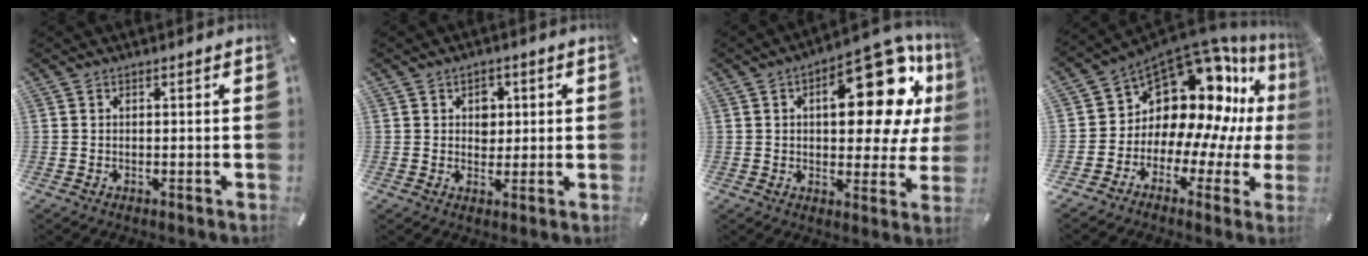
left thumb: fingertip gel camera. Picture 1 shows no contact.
{"total": 4.1, "force": [0.7, 3.7, 1.6], "torque": [-0.008, -0.004, 0.004]}
{"total": 21.3, "force": [7.3, 10.2, 17.2], "torque": [-0.215, -0.048, 0.112]}
{"total": 13.9, "force": [6.9, 9.5, 7.5], "torque": [-0.122, -0.098, 0.121]}